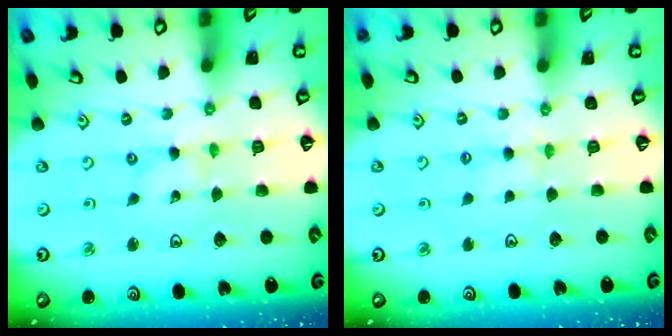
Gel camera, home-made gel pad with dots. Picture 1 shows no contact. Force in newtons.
{"total": 2.8, "press": 2.8, "slide": 0.4}